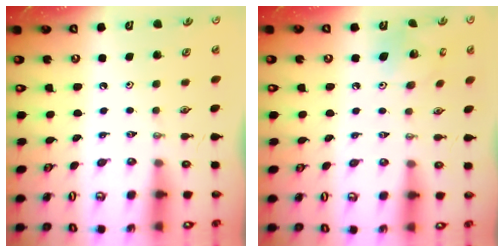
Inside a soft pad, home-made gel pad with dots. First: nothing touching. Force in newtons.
{"total": 7.8, "press": 7.8, "slide": 0.2}